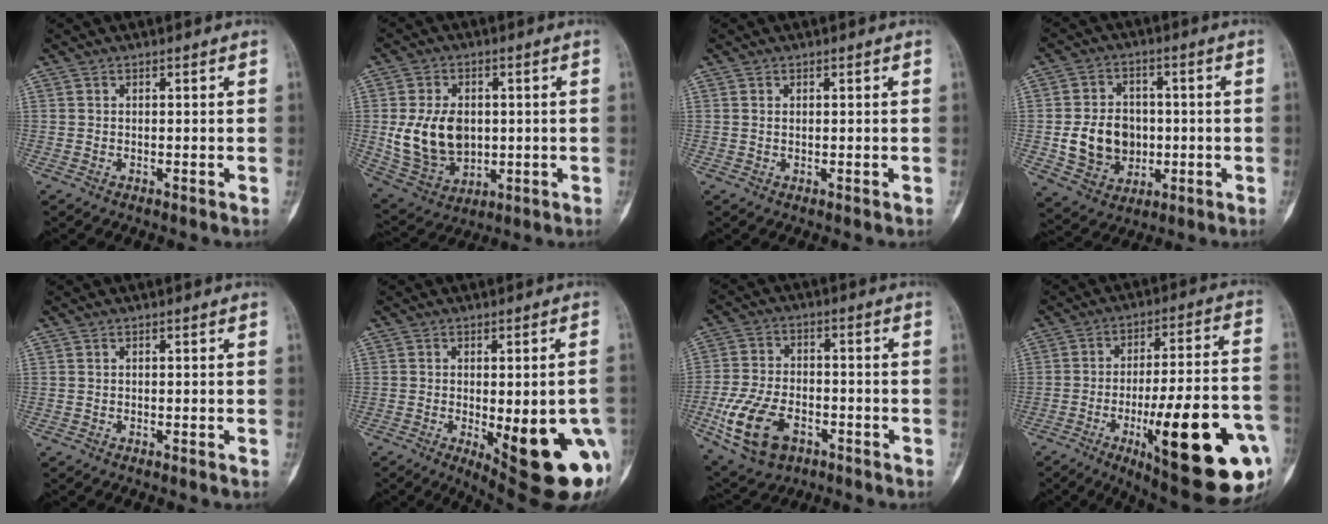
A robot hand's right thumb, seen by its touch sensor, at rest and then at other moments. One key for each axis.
{"total": 13.4, "fx": 0.4, "fy": 9.5, "fz": 9.4, "tx": -0.149, "ty": -0.008, "tz": 0.026}
{"total": 0.7, "fx": 0.3, "fy": 0.4, "fz": 0.5, "tx": -0.006, "ty": -0.001, "tz": 0.006}
{"total": 11.6, "fx": -1.1, "fy": 9.3, "fz": 6.7, "tx": -0.084, "ty": 0.007, "tz": -0.008}
{"total": 0.0}
{"total": 18.2, "fx": -4.9, "fy": 5.8, "fz": 16.5, "tx": -0.153, "ty": -0.007, "tz": -0.039}
{"total": 13.8, "fx": -5.3, "fy": 8.5, "fz": 9.4, "tx": -0.182, "ty": 0.014, "tz": -0.090}
{"total": 26.2, "fx": -8.7, "fy": 6.5, "fz": 23.8, "tx": -0.305, "ty": 0.014, "tz": -0.115}